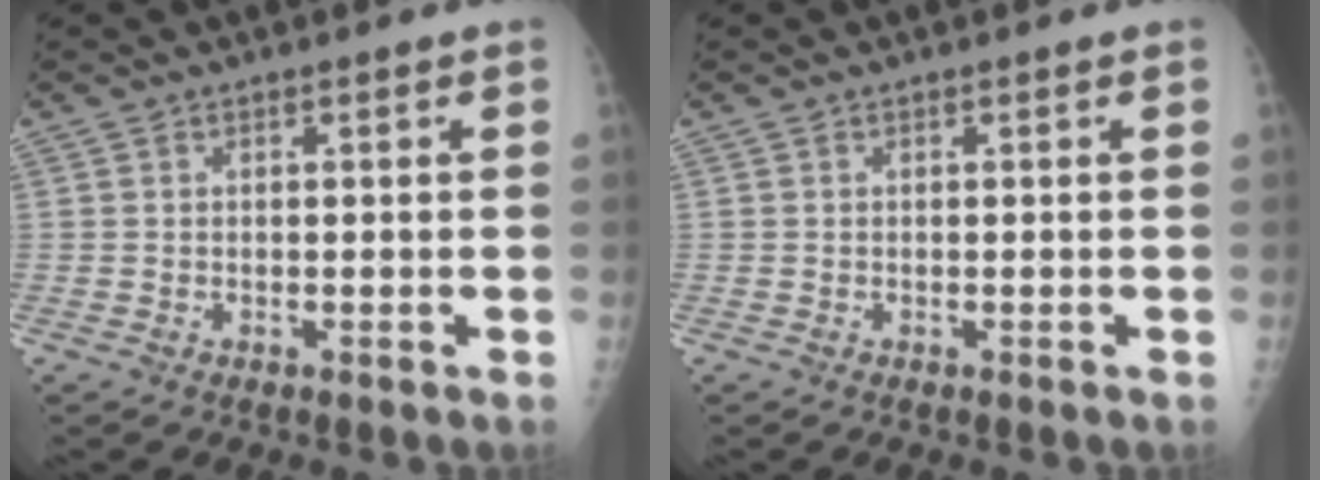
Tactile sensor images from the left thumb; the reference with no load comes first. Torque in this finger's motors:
{"motor_torque": [0.00, 0.00, -0.04, -0.04, 0.00]}